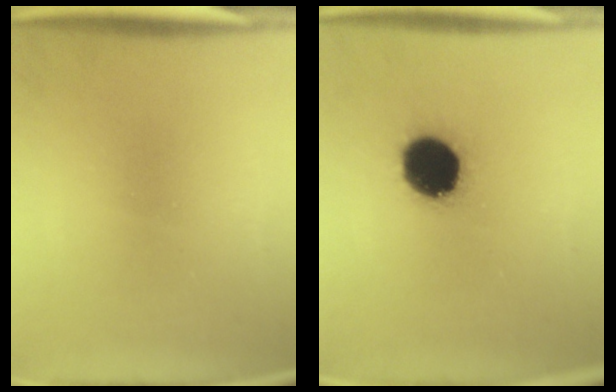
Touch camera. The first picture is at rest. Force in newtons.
{"total": 14.7}